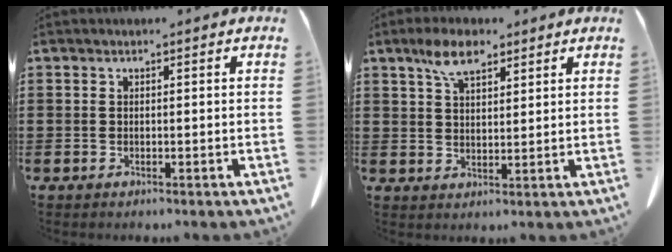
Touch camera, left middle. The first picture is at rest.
{"total": 6.0, "force": [3.9, 2.6, 3.7], "torque": [-0.083, 0.006, 0.072]}